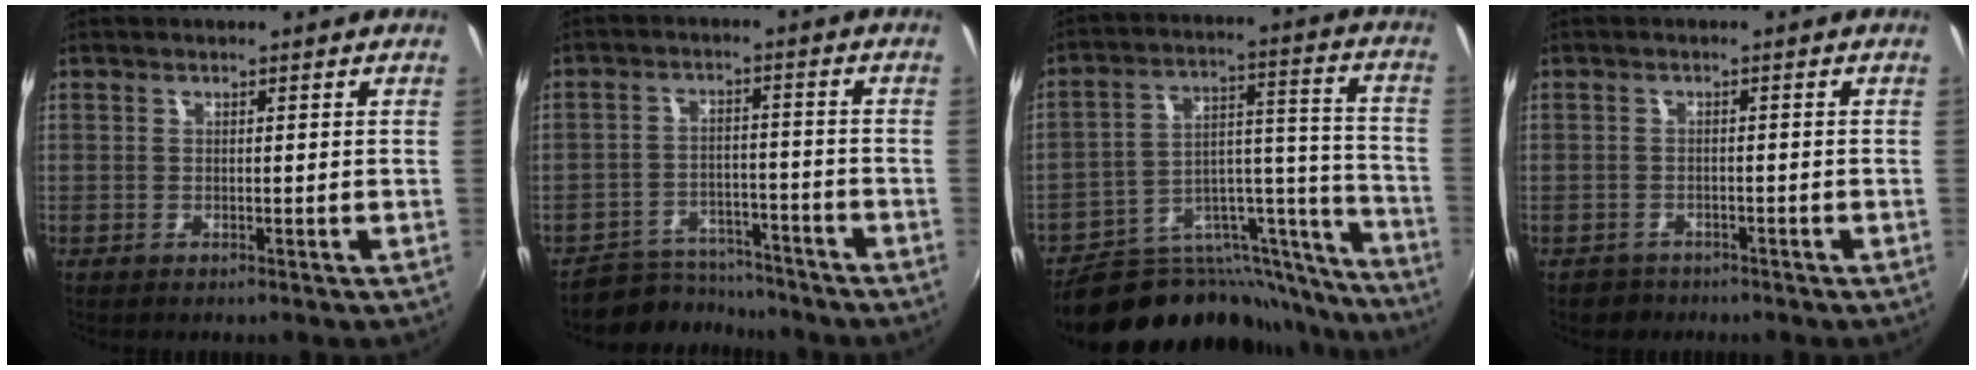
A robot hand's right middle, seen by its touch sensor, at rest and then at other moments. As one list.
[{"total": 7.5, "force": [-6.9, 3.0, 0.2], "torque": [-0.020, 0.017, -0.103]}, {"total": 24.9, "force": [-21.0, 9.4, 9.6], "torque": [-0.122, 0.050, -0.293]}, {"total": 2.5, "force": [-1.8, 1.7, 0.1], "torque": [-0.013, 0.000, -0.029]}]